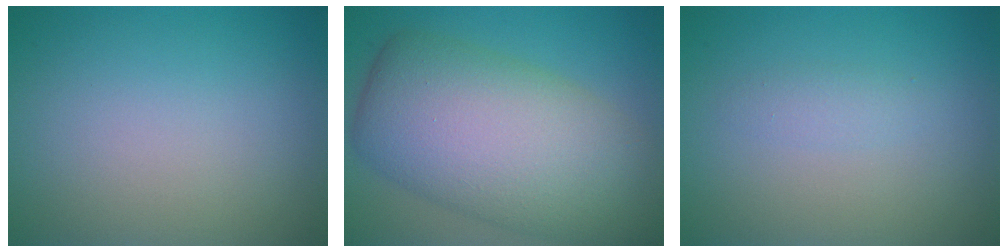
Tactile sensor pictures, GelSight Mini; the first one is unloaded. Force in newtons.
{"total": 12.1, "press": 12.1, "slide": 0.4}
{"total": 1.1, "press": 1.1, "slide": 0.1}